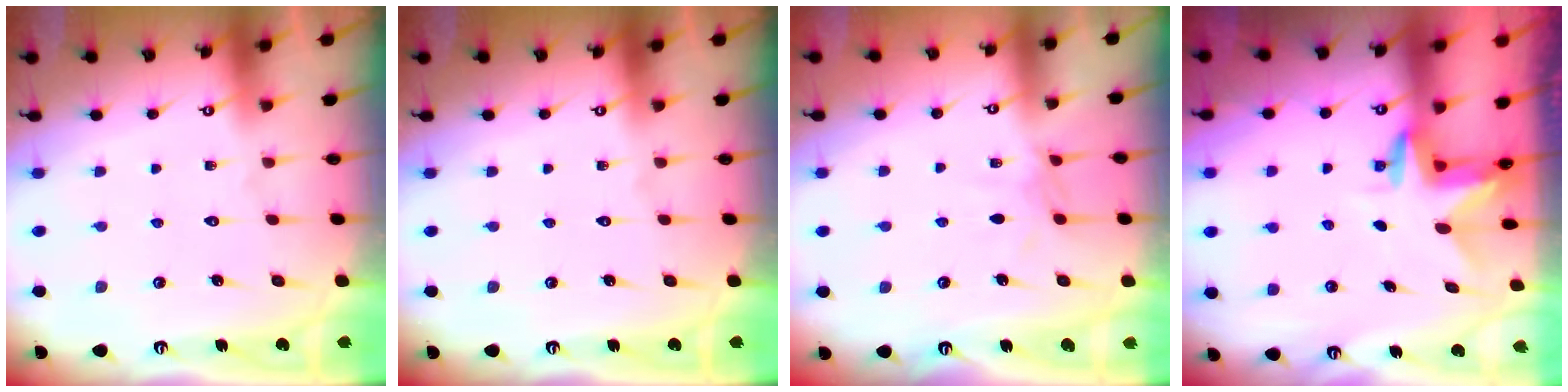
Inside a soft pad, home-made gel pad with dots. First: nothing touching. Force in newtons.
{"total": 0.0}
{"total": 5.7, "press": 5.7, "slide": 0.6}
{"total": 2.8, "press": 2.8, "slide": 0.1}